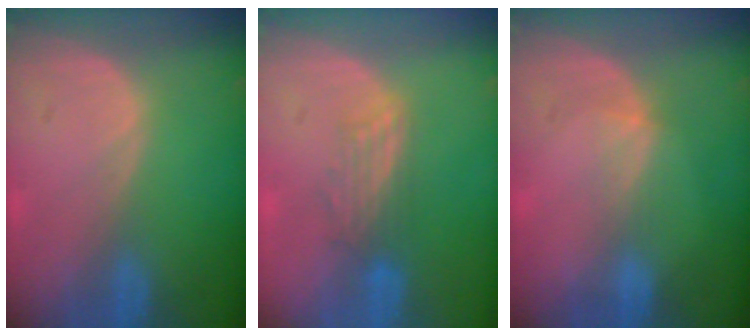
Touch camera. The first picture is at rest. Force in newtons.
{"total": 3.2, "press": 3.1, "slide": 0.7}
{"total": 2.1, "press": 1.7, "slide": 1.2}